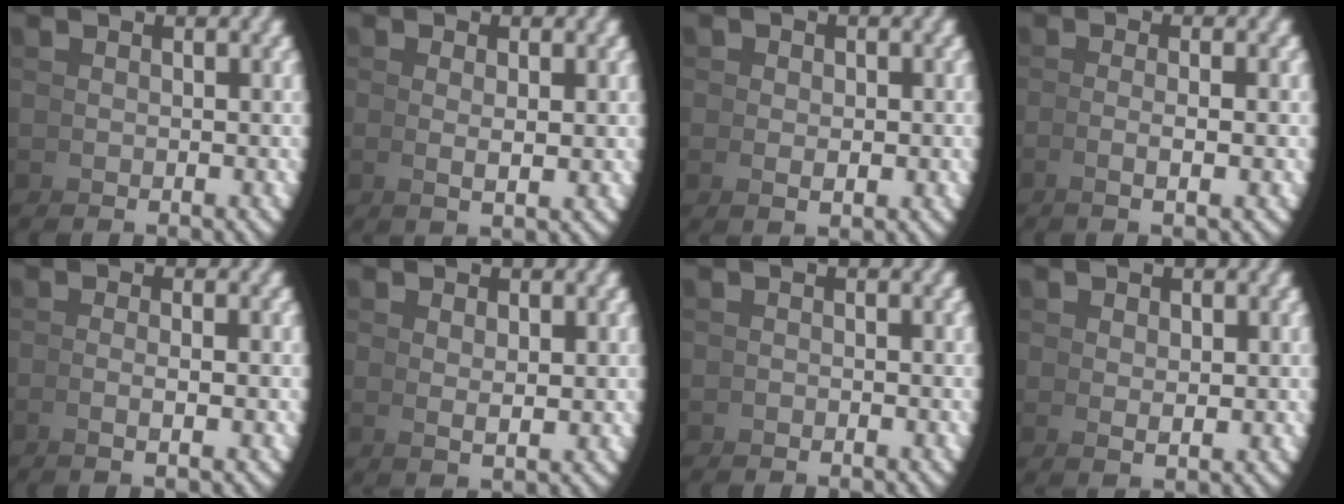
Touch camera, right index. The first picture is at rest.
{"total": 1.4, "force": [0.6, -0.3, 1.3], "torque": [-0.028, -0.003, 0.016]}
{"total": 1.0, "force": [0.2, 0.6, 0.8], "torque": [-0.011, -0.003, 0.007]}
{"total": 2.4, "force": [-0.5, -0.8, 2.2], "torque": [-0.038, 0.002, -0.007]}
{"total": 1.9, "force": [-0.5, -0.9, 1.6], "torque": [-0.027, 0.004, -0.010]}
{"total": 1.5, "force": [1.1, -0.5, 1.0], "torque": [-0.019, -0.005, 0.030]}
{"total": 1.2, "force": [-0.6, -1.0, -0.4], "torque": [0.011, 0.003, -0.013]}
{"total": 1.3, "force": [1.0, -0.2, 0.7], "torque": [-0.011, -0.005, 0.028]}